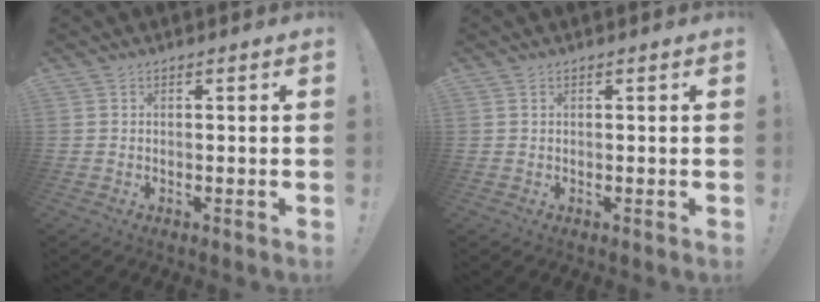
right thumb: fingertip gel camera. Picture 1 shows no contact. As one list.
[{"total": 0.0}]